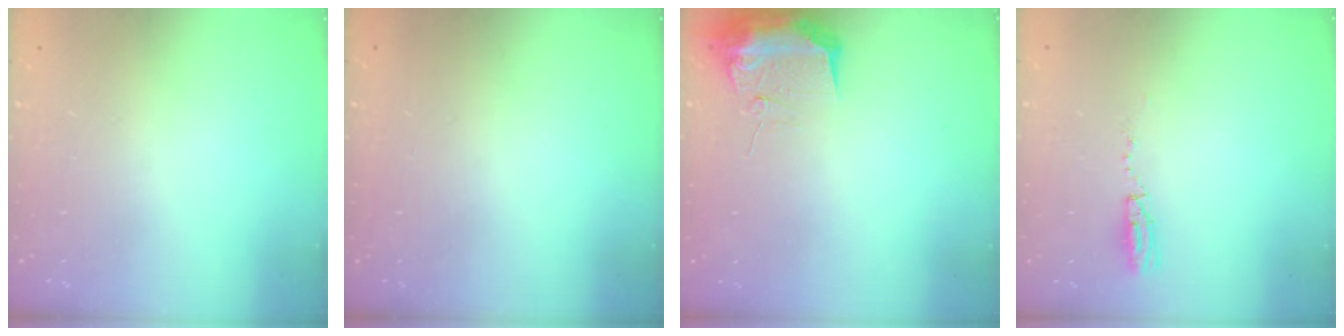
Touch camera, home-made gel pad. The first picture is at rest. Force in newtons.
{"total": 0.0}
{"total": 10.1, "press": 10.1, "slide": 0.3}
{"total": 3.1, "press": 2.5, "slide": 1.9}